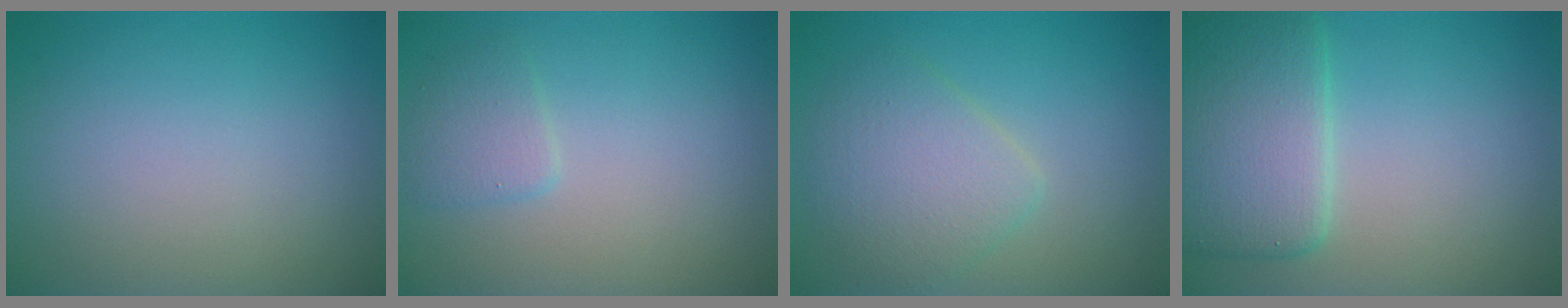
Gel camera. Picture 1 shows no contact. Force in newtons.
{"total": 1.6, "press": 1.6, "slide": 0.0}
{"total": 4.0, "press": 3.9, "slide": 0.3}
{"total": 6.4, "press": 6.4, "slide": 0.3}